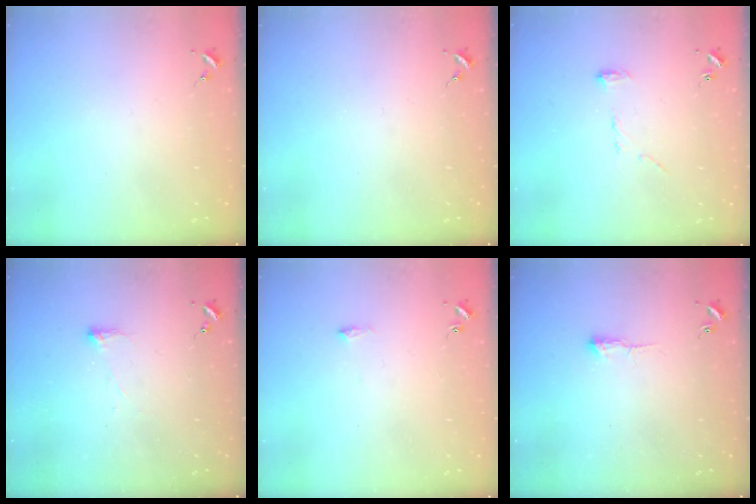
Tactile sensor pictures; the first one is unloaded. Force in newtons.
{"total": 0.0}
{"total": 7.1, "press": 7.0, "slide": 0.7}
{"total": 2.8, "press": 2.7, "slide": 0.7}
{"total": 4.6, "press": 4.6, "slide": 0.7}
{"total": 3.6, "press": 3.5, "slide": 0.8}